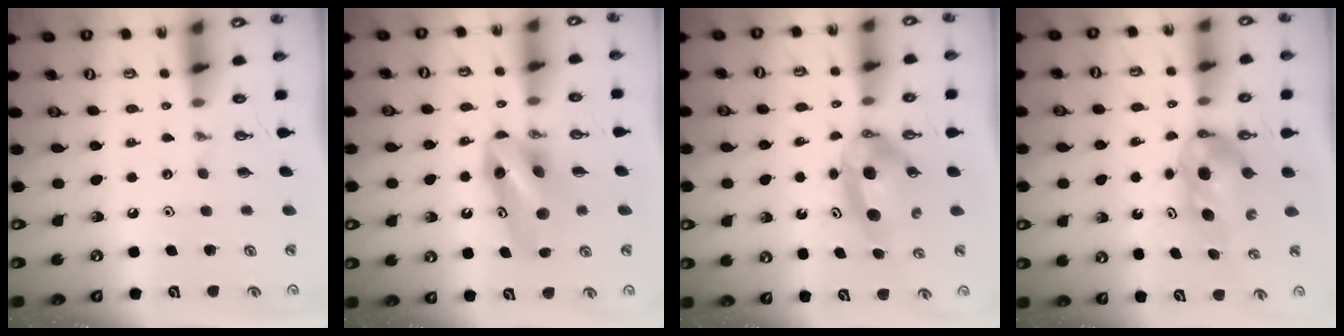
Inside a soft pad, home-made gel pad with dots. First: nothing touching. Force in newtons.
{"total": 9.1, "press": 7.9, "slide": 4.5}
{"total": 6.6, "press": 5.7, "slide": 3.4}
{"total": 6.2, "press": 5.5, "slide": 2.9}